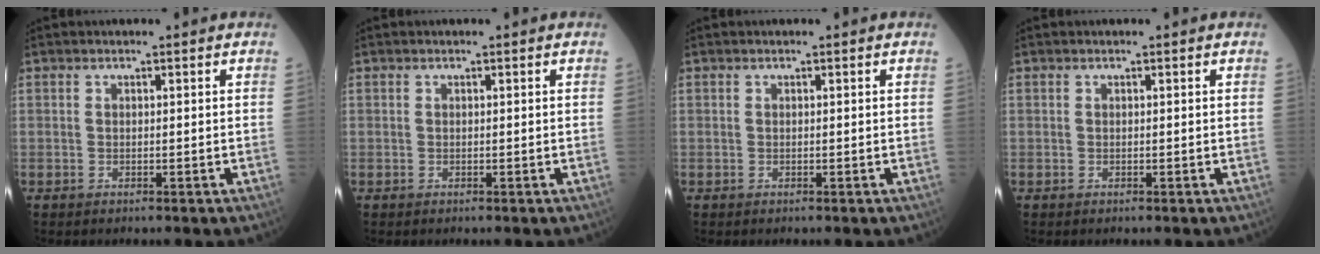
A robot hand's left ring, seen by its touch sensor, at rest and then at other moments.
{"total": 0.0}
{"total": 0.0}
{"total": 0.0}